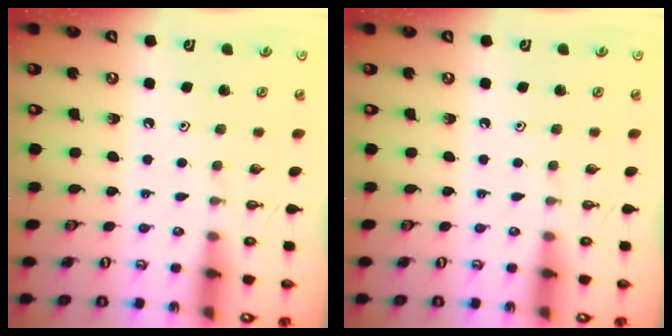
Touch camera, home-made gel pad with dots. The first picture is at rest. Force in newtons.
{"total": 0.0}